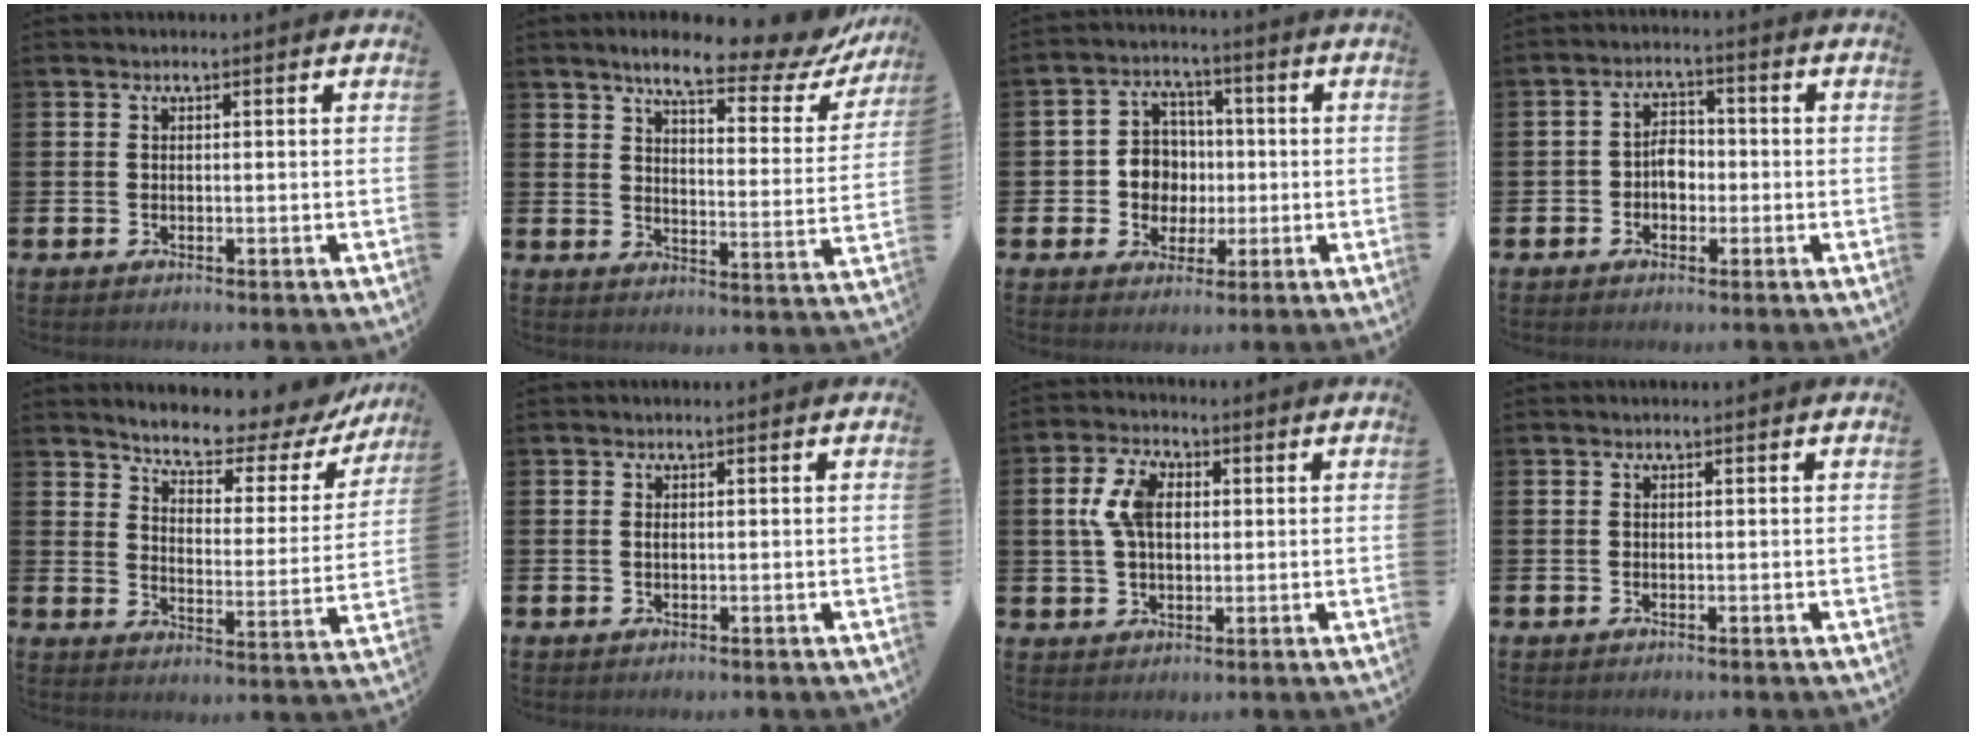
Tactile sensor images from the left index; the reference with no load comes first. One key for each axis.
{"total": 8.7, "fx": 7.3, "fy": 1.9, "fz": 4.3, "tx": -0.087, "ty": -0.049, "tz": 0.117}
{"total": 5.5, "fx": 0.1, "fy": 5.2, "fz": 1.9, "tx": -0.047, "ty": 0.010, "tz": -0.004}
{"total": 3.6, "fx": -0.9, "fy": 2.5, "fz": 2.4, "tx": -0.038, "ty": 0.008, "tz": -0.022}
{"total": 6.6, "fx": 6.1, "fy": 1.6, "fz": 2.1, "tx": -0.068, "ty": -0.048, "tz": 0.101}
{"total": 0.5, "fx": 0.1, "fy": 0.2, "fz": 0.5, "tx": -0.008, "ty": 0.000, "tz": 0.002}
{"total": 6.6, "fx": 1.8, "fy": 4.3, "fz": 4.7, "tx": -0.094, "ty": 0.014, "tz": 0.029}
{"total": 0.0}